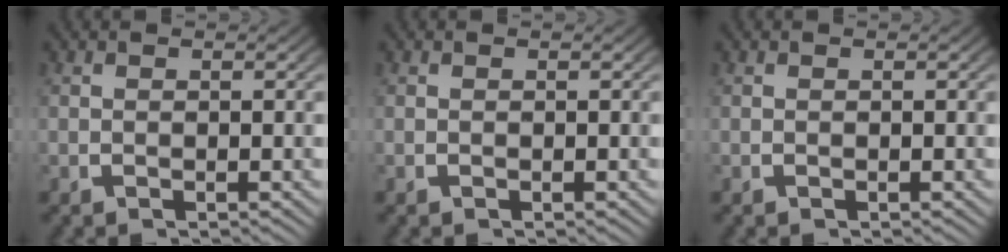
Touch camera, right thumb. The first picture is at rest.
{"total": 0.0}
{"total": 0.0}